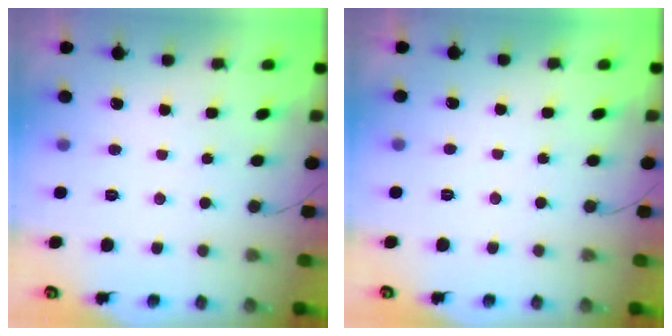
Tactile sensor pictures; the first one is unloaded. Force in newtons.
{"total": 1.5, "press": 1.5, "slide": 0.4}